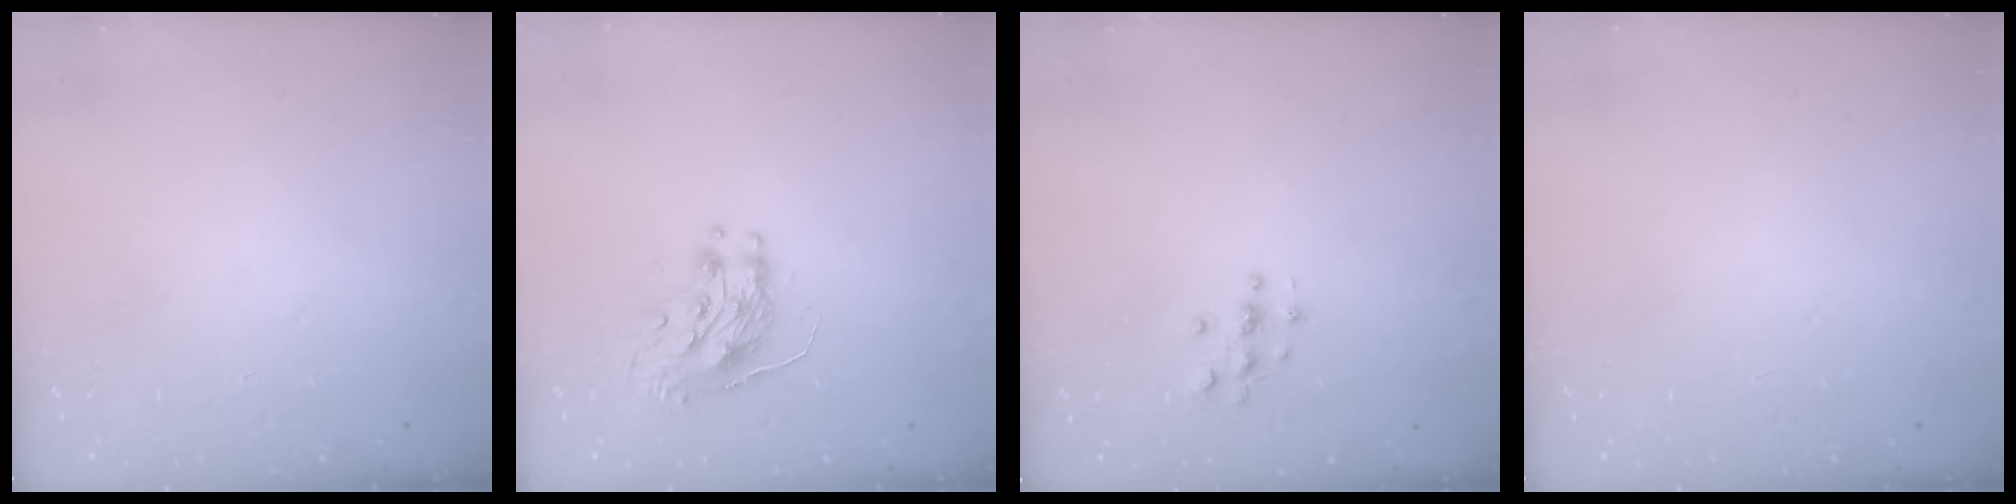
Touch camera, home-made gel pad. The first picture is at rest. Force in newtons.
{"total": 9.2, "press": 9.2, "slide": 0.7}
{"total": 3.0, "press": 3.0, "slide": 0.3}
{"total": 0.0}